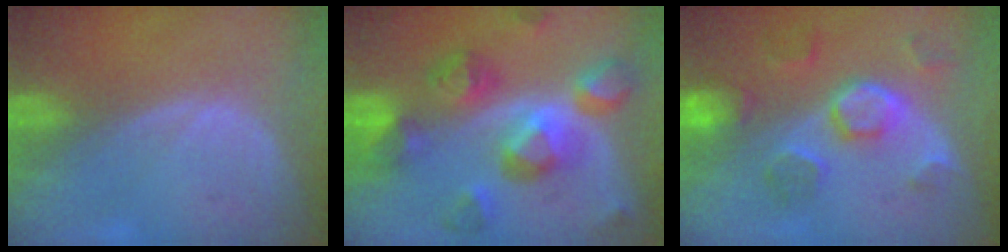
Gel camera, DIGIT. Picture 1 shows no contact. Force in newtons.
{"total": 11.3, "press": 11.2, "slide": 1.0}
{"total": 8.6, "press": 7.7, "slide": 3.8}